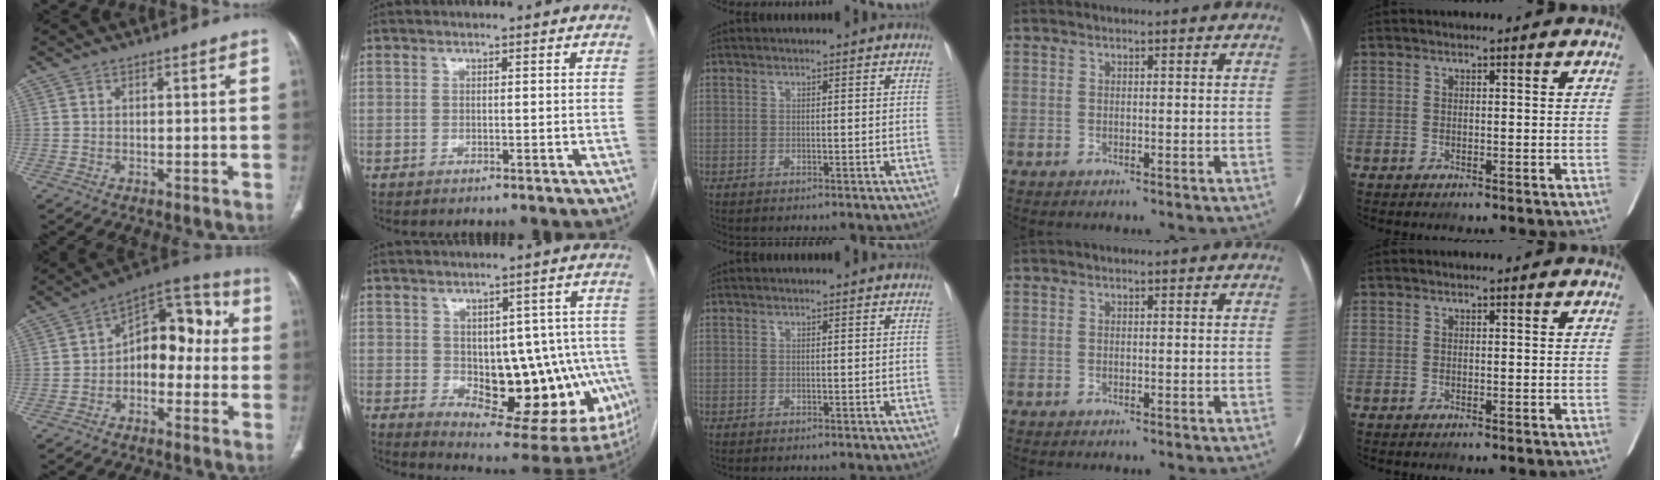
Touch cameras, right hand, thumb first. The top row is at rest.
{"thumb": {"total": 12.6, "force": [-0.6, 8.2, 9.5], "torque": [-0.090, 0.051, -0.028]}, "index": {"total": 19.7, "force": [-3.3, 10.4, 16.4], "torque": [-0.161, 0.019, -0.013]}}